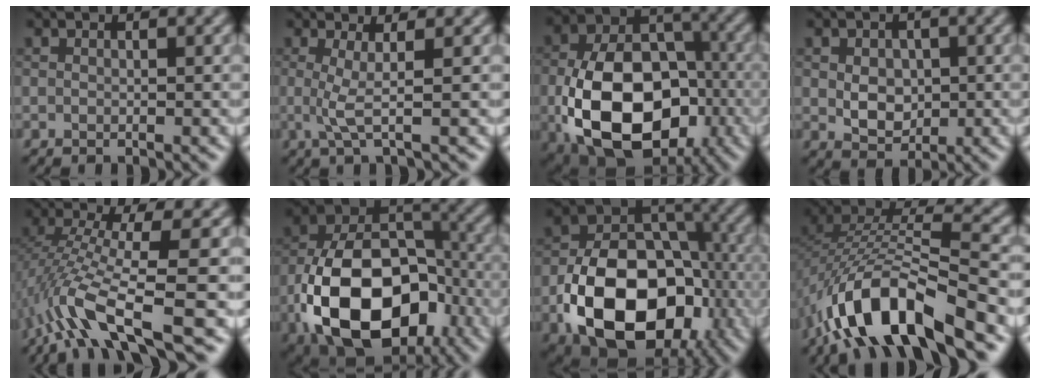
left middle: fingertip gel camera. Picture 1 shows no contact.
{"total": 2.6, "force": [0.1, 0.4, 2.5], "torque": [-0.055, -0.004, -0.002]}
{"total": 14.3, "force": [-4.3, 9.3, 10.0], "torque": [-0.182, -0.030, -0.076]}
{"total": 3.2, "force": [0.1, 2.4, 2.1], "torque": [-0.034, -0.004, 0.000]}
{"total": 8.7, "force": [-4.3, 1.6, 7.4], "torque": [-0.142, 0.004, -0.085]}
{"total": 15.1, "force": [-5.7, 9.2, 10.5], "torque": [-0.180, -0.016, -0.104]}
{"total": 14.5, "force": [-5.2, 9.4, 9.7], "torque": [-0.167, -0.021, -0.093]}
{"total": 11.0, "force": [-6.8, 3.7, 7.8], "torque": [-0.140, 0.007, -0.131]}